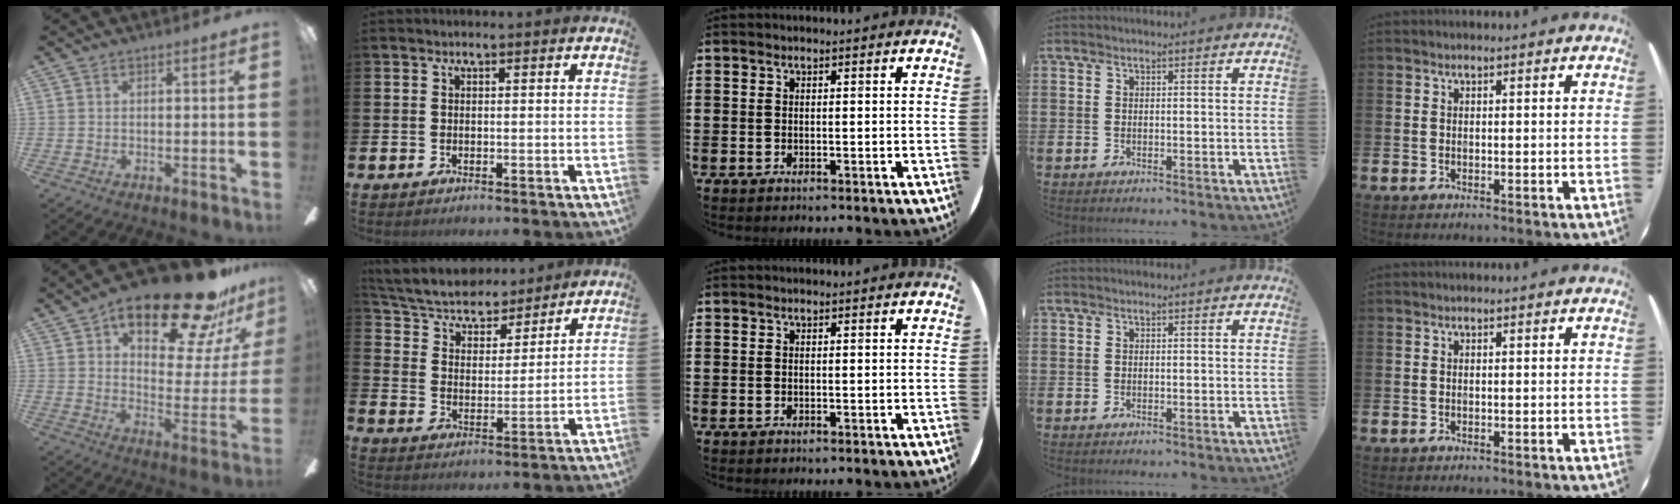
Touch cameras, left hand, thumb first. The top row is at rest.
{"thumb": {"total": 23.7, "force": [16.5, 8.4, 14.9], "torque": [-0.213, -0.107, 0.266]}, "index": {"total": 6.6, "force": [6.2, 2.0, 0.8], "torque": [-0.056, -0.046, 0.107]}}